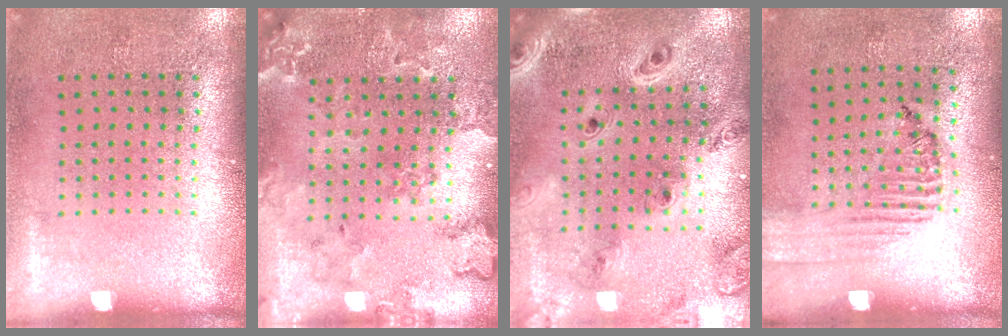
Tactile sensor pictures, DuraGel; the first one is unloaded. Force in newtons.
{"total": 1.1, "press": 1.1, "slide": 0.2}
{"total": 2.5, "press": 2.2, "slide": 1.1}
{"total": 1.6, "press": 1.2, "slide": 1.0}